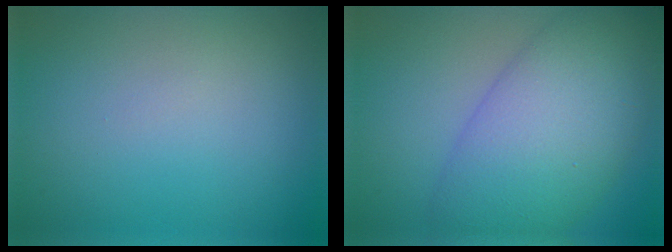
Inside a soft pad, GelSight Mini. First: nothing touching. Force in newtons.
{"total": 9.7, "press": 9.7, "slide": 0.3}